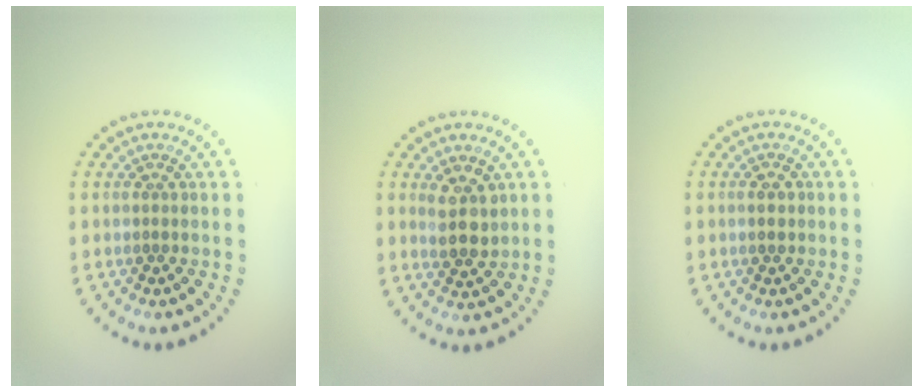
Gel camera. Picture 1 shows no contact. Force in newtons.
{"total": 2.6, "press": 2.4, "slide": 1.0}
{"total": 1.4, "press": 1.4, "slide": 0.0}